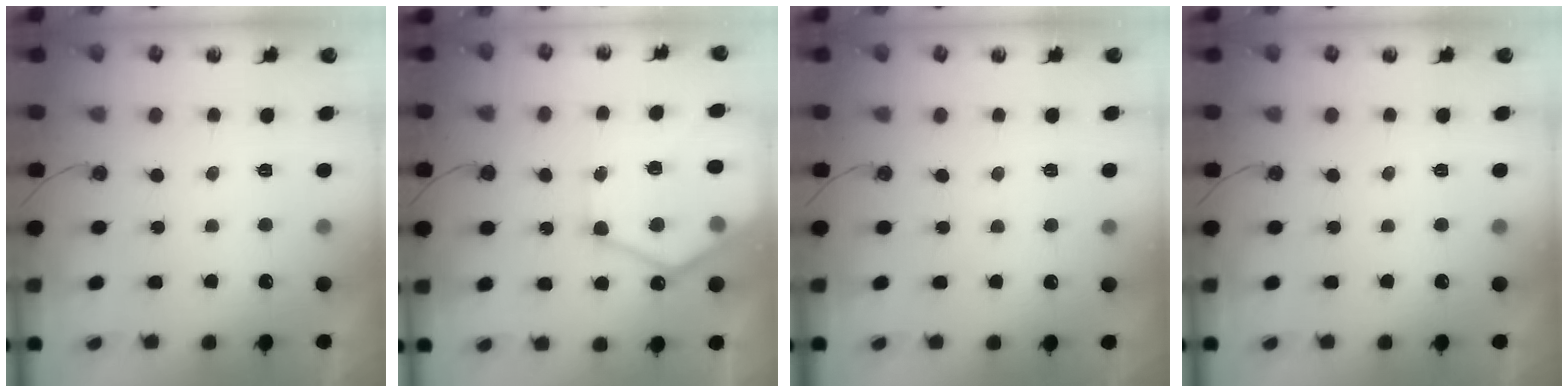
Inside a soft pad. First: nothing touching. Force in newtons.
{"total": 20.5, "press": 20.5, "slide": 1.1}
{"total": 3.0, "press": 2.9, "slide": 0.4}
{"total": 0.0}